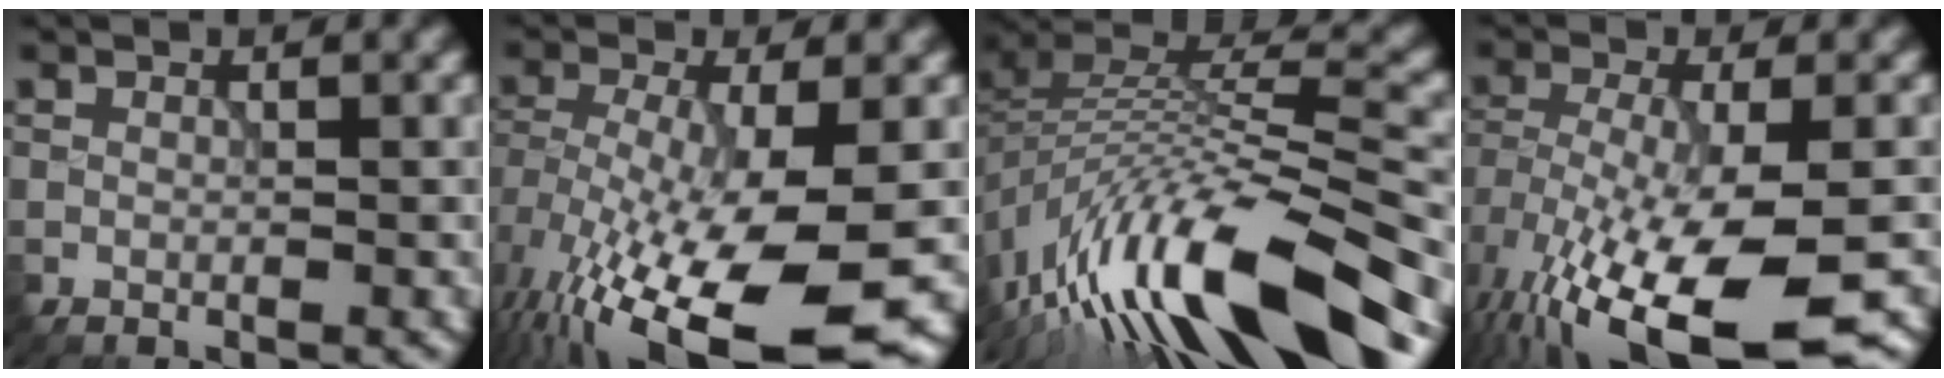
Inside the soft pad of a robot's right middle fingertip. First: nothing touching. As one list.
[{"total": 15.0, "force": [-7.1, 5.2, 12.2], "torque": [-0.252, -0.038, -0.102]}, {"total": 15.1, "force": [-9.5, 4.6, 10.8], "torque": [-0.216, 0.011, -0.156]}, {"total": 14.2, "force": [-7.9, 4.8, 10.7], "torque": [-0.229, -0.049, -0.110]}]